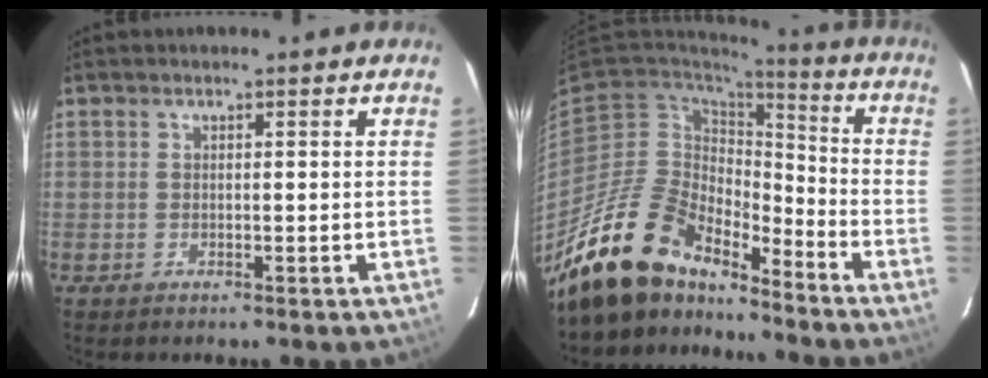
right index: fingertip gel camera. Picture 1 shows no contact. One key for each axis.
{"total": 17.9, "fx": -15.3, "fy": 6.3, "fz": 6.7, "tx": -0.136, "ty": -0.002, "tz": -0.276}